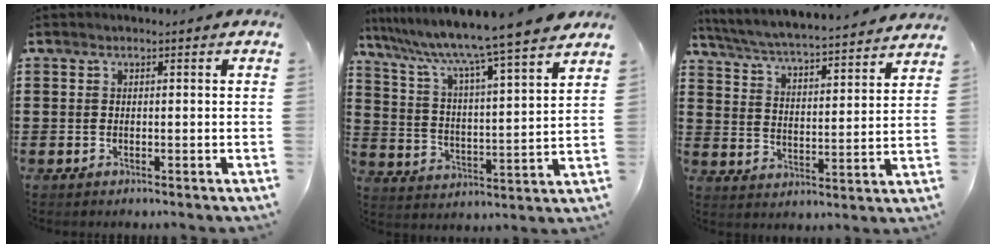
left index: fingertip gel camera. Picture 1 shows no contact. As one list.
[{"total": 8.3, "force": [7.3, -1.4, 3.7], "torque": [-0.103, -0.063, 0.115]}, {"total": 4.5, "force": [4.3, -0.7, 1.0], "torque": [-0.042, -0.039, 0.065]}]